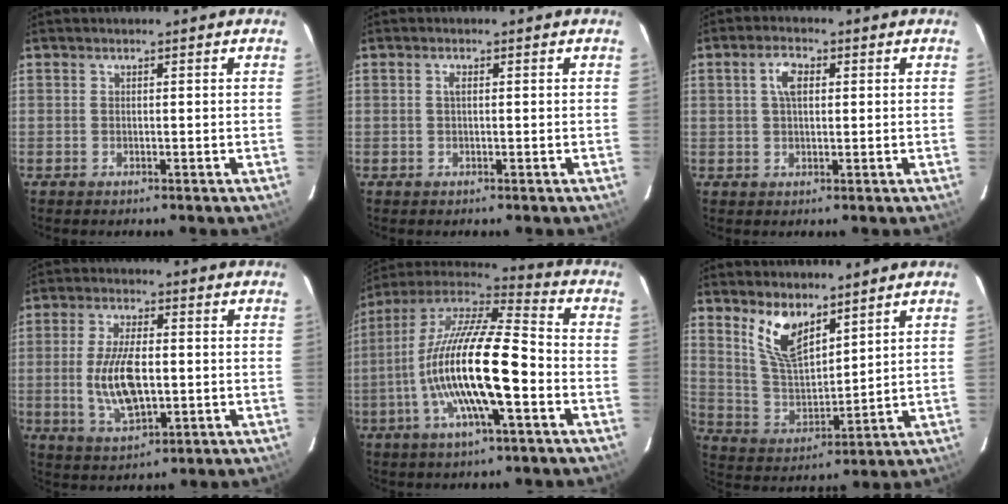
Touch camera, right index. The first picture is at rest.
{"total": 0.9, "force": [0.1, 0.3, 0.8], "torque": [-0.017, 0.003, 0.000]}
{"total": 3.9, "force": [1.0, 2.0, 3.2], "torque": [-0.060, 0.011, 0.019]}
{"total": 11.1, "force": [-1.0, 4.9, 9.9], "torque": [-0.198, -0.006, -0.014]}
{"total": 20.2, "force": [-5.4, 4.0, 19.0], "torque": [-0.350, -0.018, -0.111]}
{"total": 9.8, "force": [6.5, 4.0, 6.2], "torque": [-0.119, -0.002, 0.136]}